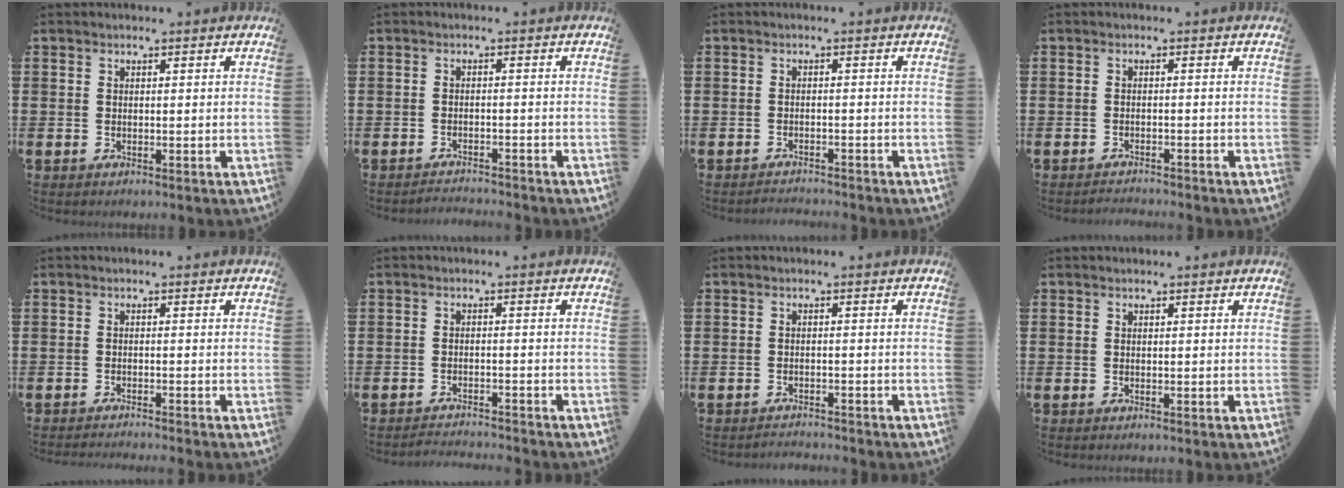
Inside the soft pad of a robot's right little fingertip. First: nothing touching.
{"total": 1.6, "force": [-1.6, -0.1, -0.1], "torque": [-0.003, 0.005, -0.033]}
{"total": 1.3, "force": [-1.3, -0.1, -0.2], "torque": [-0.001, 0.004, -0.027]}
{"total": 1.0, "force": [-1.0, -0.1, -0.1], "torque": [-0.001, 0.001, -0.022]}
{"total": 1.0, "force": [-0.9, -0.2, 0.0], "torque": [0.000, 0.001, -0.019]}
{"total": 1.7, "force": [-1.7, -0.1, -0.1], "torque": [-0.004, 0.005, -0.037]}
{"total": 1.3, "force": [-1.3, 0.0, -0.1], "torque": [-0.001, 0.004, -0.028]}
{"total": 0.0}